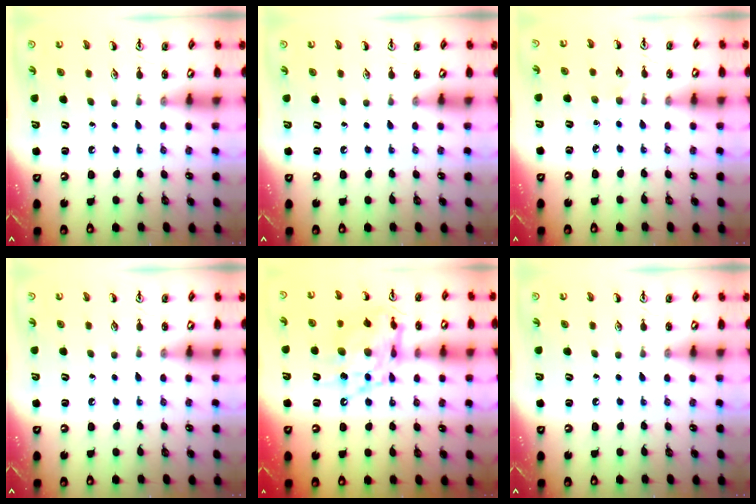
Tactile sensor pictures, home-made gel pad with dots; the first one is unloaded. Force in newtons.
{"total": 0.0}
{"total": 3.8, "press": 3.7, "slide": 0.6}
{"total": 0.0}
{"total": 14.3, "press": 14.3, "slide": 1.4}
{"total": 0.0}